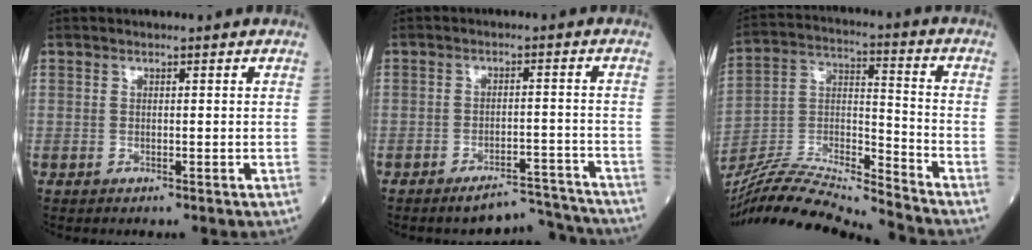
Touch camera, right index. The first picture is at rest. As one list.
[{"total": 6.0, "force": [-6.0, 0.2, -0.1], "torque": [0.021, 0.017, -0.090]}, {"total": 18.6, "force": [-17.6, -0.8, 6.0], "torque": [-0.113, 0.008, -0.318]}]